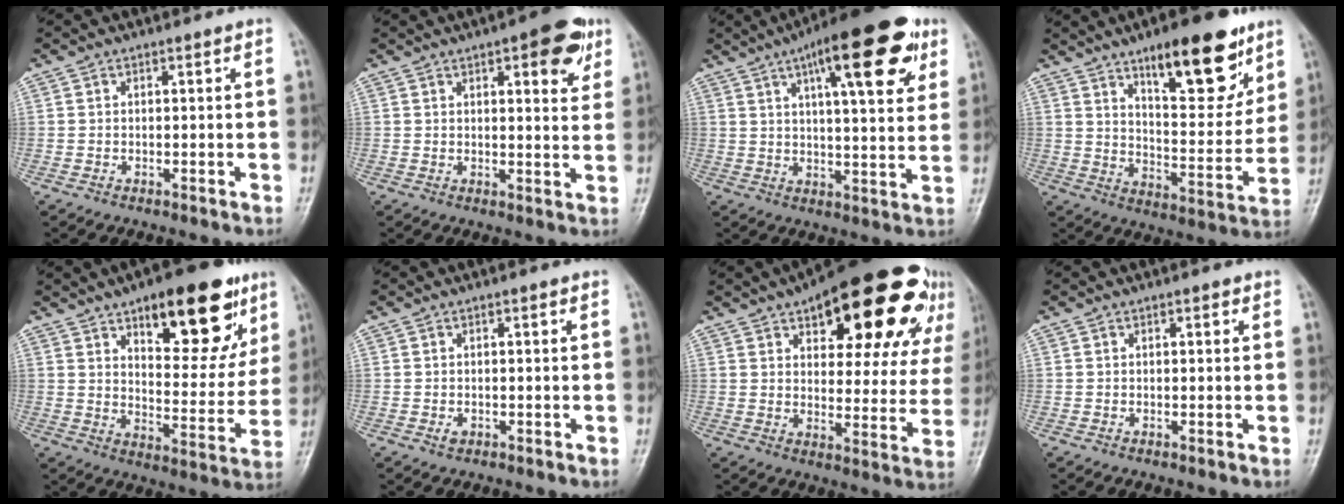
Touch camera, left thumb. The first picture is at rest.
{"total": 9.2, "force": [4.7, 3.3, 7.3], "torque": [-0.068, -0.015, 0.053]}
{"total": 19.6, "force": [9.5, 5.8, 16.2], "torque": [-0.207, -0.014, 0.132]}
{"total": 18.6, "force": [11.4, 6.5, 13.2], "torque": [-0.147, -0.065, 0.178]}
{"total": 21.0, "force": [11.6, 8.6, 15.2], "torque": [-0.161, -0.047, 0.170]}
{"total": 1.2, "force": [-0.1, 0.9, 0.8], "torque": [-0.005, 0.000, -0.002]}
{"total": 26.1, "force": [15.7, 11.2, 17.7], "torque": [-0.199, -0.029, 0.205]}
{"total": 0.9, "force": [0.5, 0.4, 0.7], "torque": [-0.006, 0.000, 0.004]}